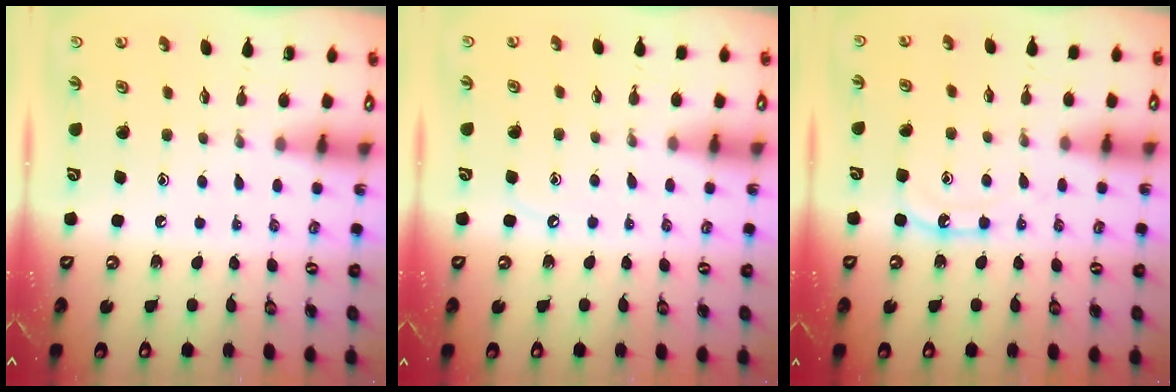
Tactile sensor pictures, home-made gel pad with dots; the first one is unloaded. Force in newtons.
{"total": 3.4, "press": 3.3, "slide": 0.5}
{"total": 8.1, "press": 8.1, "slide": 0.7}